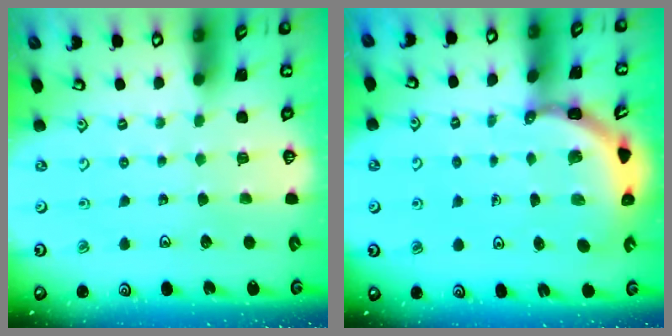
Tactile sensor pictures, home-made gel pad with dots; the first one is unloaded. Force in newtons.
{"total": 4.2, "press": 4.2, "slide": 0.5}